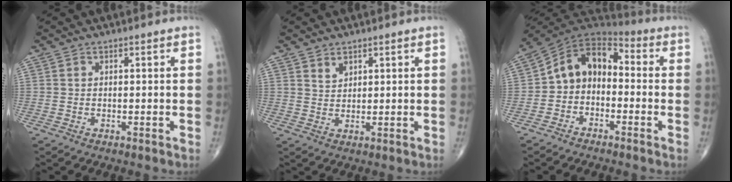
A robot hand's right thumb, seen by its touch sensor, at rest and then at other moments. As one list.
[{"total": 2.3, "force": [1.6, 1.4, 1.0], "torque": [-0.009, -0.014, 0.032]}, {"total": 10.6, "force": [-1.4, 7.8, 7.0], "torque": [-0.092, 0.057, -0.044]}]